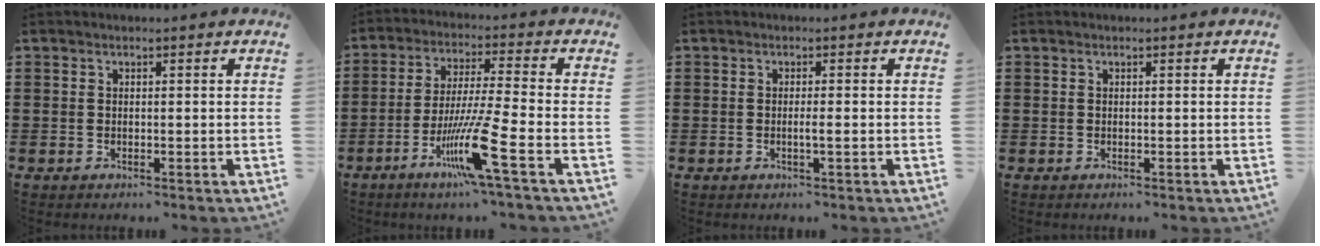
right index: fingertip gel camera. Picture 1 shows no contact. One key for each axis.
{"total": 11.0, "fx": -5.2, "fy": -0.3, "fz": 9.7, "tx": -0.192, "ty": -0.013, "tz": -0.099}
{"total": 1.3, "fx": -0.3, "fy": -0.1, "fz": 1.2, "tx": -0.021, "ty": -0.004, "tz": -0.007}
{"total": 0.0}